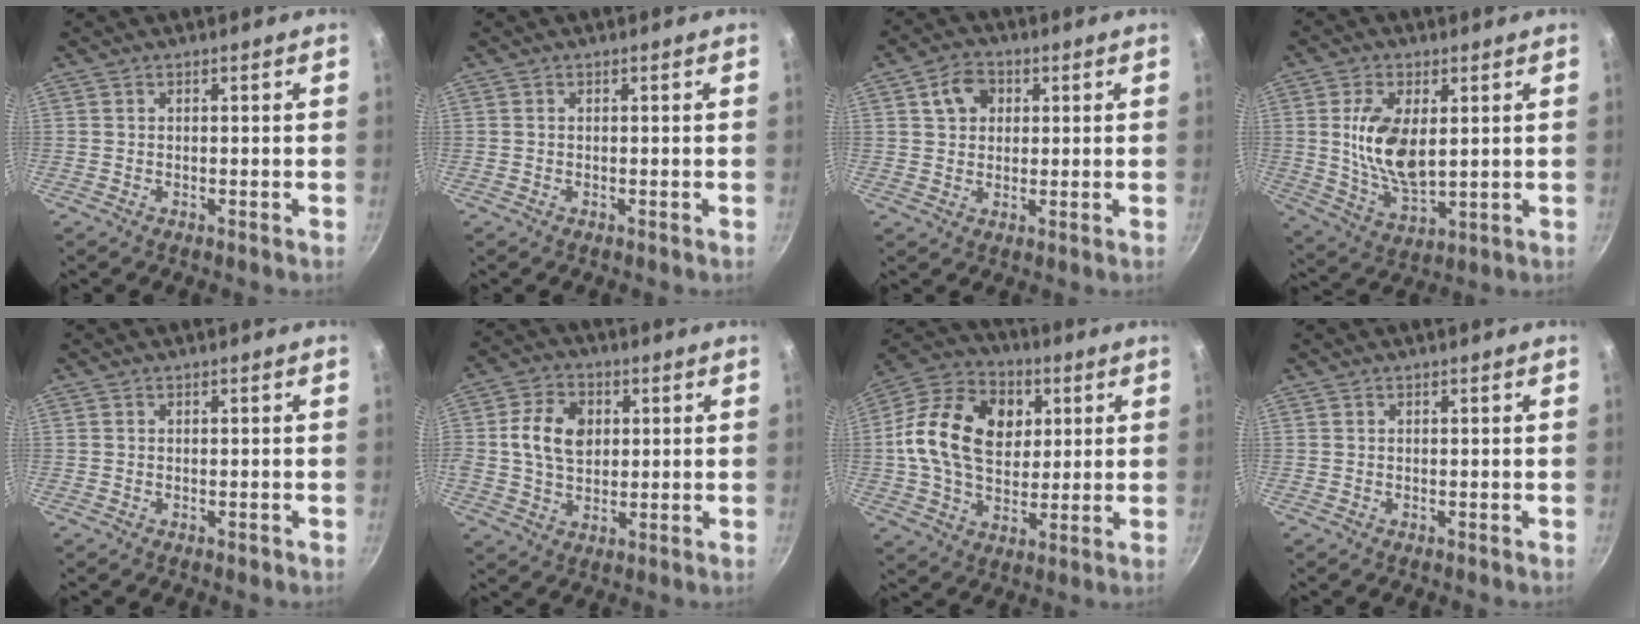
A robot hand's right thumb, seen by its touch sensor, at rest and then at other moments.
{"total": 0.0}
{"total": 6.0, "force": [1.9, 4.8, 3.1], "torque": [-0.032, 0.008, 0.026]}
{"total": 12.2, "force": [2.1, 6.4, 10.2], "torque": [-0.188, -0.016, 0.047]}
{"total": 0.6, "force": [-0.4, 0.3, 0.3], "torque": [-0.003, 0.000, -0.006]}
{"total": 10.1, "force": [1.7, 7.4, 6.7], "torque": [-0.104, 0.006, 0.022]}
{"total": 19.5, "force": [3.5, 14.0, 13.0], "torque": [-0.202, 0.013, 0.048]}
{"total": 0.0}